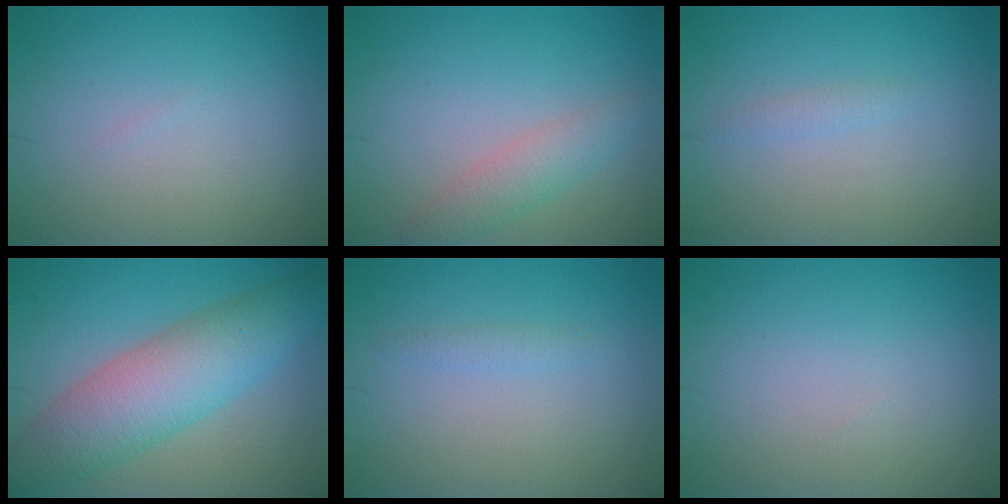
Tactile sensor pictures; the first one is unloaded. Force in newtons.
{"total": 2.6, "press": 2.6, "slide": 0.1}
{"total": 0.9, "press": 0.9, "slide": 0.0}
{"total": 7.8, "press": 7.8, "slide": 0.2}
{"total": 0.8, "press": 0.8, "slide": 0.1}
{"total": 0.0}